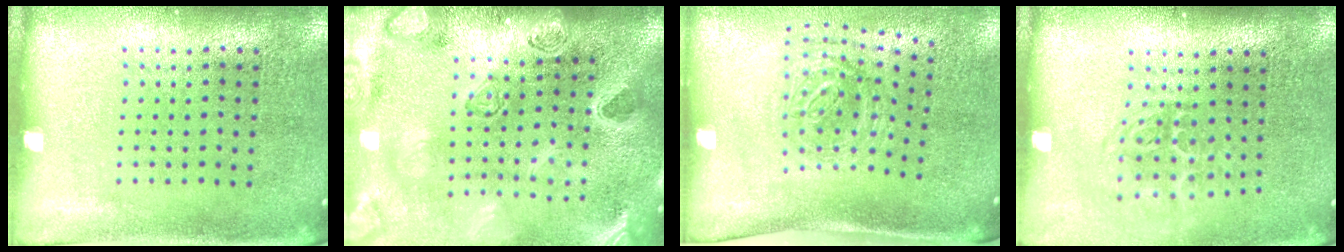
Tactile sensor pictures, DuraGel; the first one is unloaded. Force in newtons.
{"total": 4.2, "press": 3.3, "slide": 2.6}
{"total": 1.2, "press": 1.1, "slide": 0.6}
{"total": 1.8, "press": 1.2, "slide": 1.3}